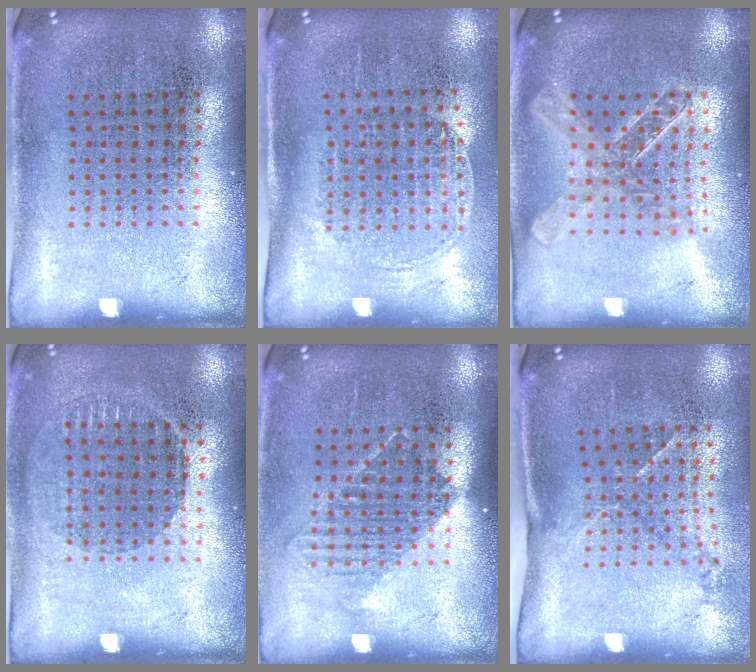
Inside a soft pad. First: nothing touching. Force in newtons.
{"total": 1.4, "press": 1.2, "slide": 0.8}
{"total": 1.8, "press": 1.6, "slide": 0.8}
{"total": 0.9, "press": 0.8, "slide": 0.3}
{"total": 1.2, "press": 1.0, "slide": 0.7}
{"total": 1.5, "press": 1.0, "slide": 1.2}